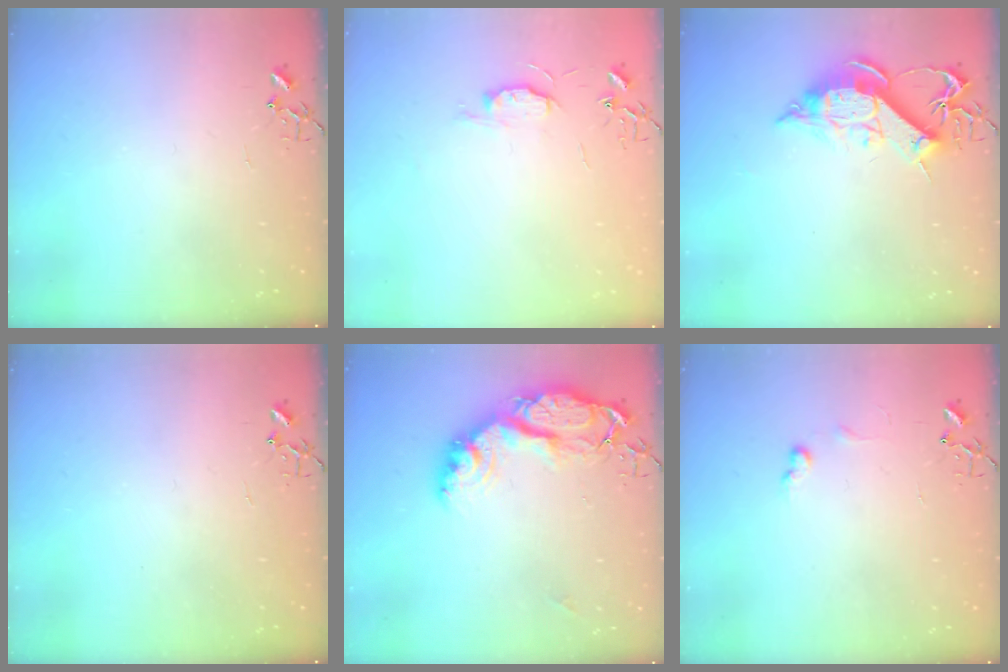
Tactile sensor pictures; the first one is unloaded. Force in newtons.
{"total": 6.4, "press": 6.4, "slide": 0.8}
{"total": 12.3, "press": 12.2, "slide": 1.2}
{"total": 0.0}
{"total": 19.0, "press": 19.0, "slide": 1.8}
{"total": 5.7, "press": 5.7, "slide": 0.7}